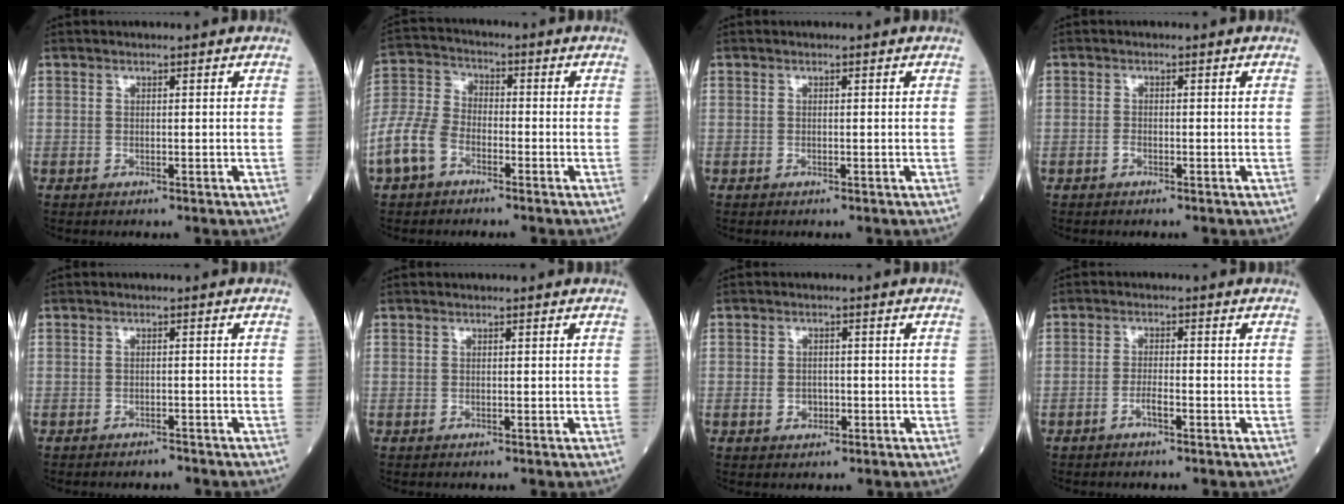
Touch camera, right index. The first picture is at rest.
{"total": 8.5, "force": [-4.4, 5.1, 5.1], "torque": [-0.140, 0.008, -0.094]}
{"total": 0.0}
{"total": 0.8, "force": [-0.5, 0.3, 0.5], "torque": [-0.010, 0.002, -0.011]}
{"total": 1.7, "force": [-1.6, 0.2, 0.4], "torque": [-0.008, -0.002, -0.021]}
{"total": 0.0}
{"total": 2.3, "force": [-0.8, 1.8, 1.3], "torque": [-0.019, 0.004, -0.007]}
{"total": 2.1, "force": [-1.3, 0.3, 1.7], "torque": [-0.031, 0.002, -0.026]}